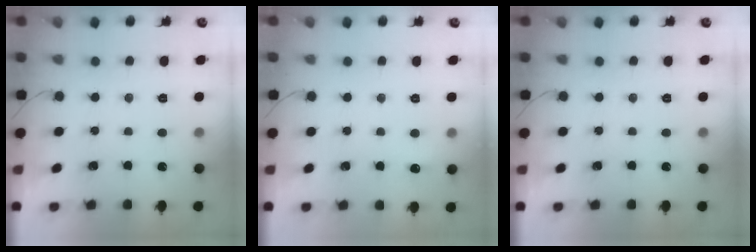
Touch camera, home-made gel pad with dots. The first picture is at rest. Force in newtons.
{"total": 4.7, "press": 4.6, "slide": 1.2}
{"total": 0.0}